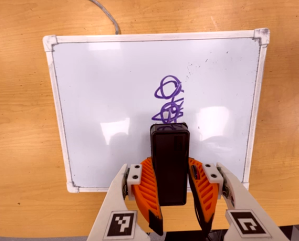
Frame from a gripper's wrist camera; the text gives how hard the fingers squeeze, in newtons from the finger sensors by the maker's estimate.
{"total": 6.7, "left": 5.9, "right": 7.6}